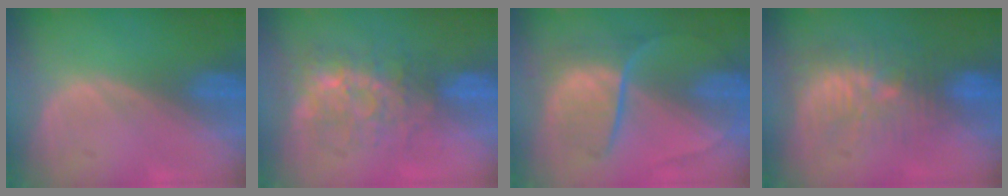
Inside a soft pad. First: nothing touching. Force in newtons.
{"total": 8.8, "press": 7.5, "slide": 4.5}
{"total": 7.5, "press": 7.2, "slide": 2.1}
{"total": 9.7, "press": 8.9, "slide": 3.8}